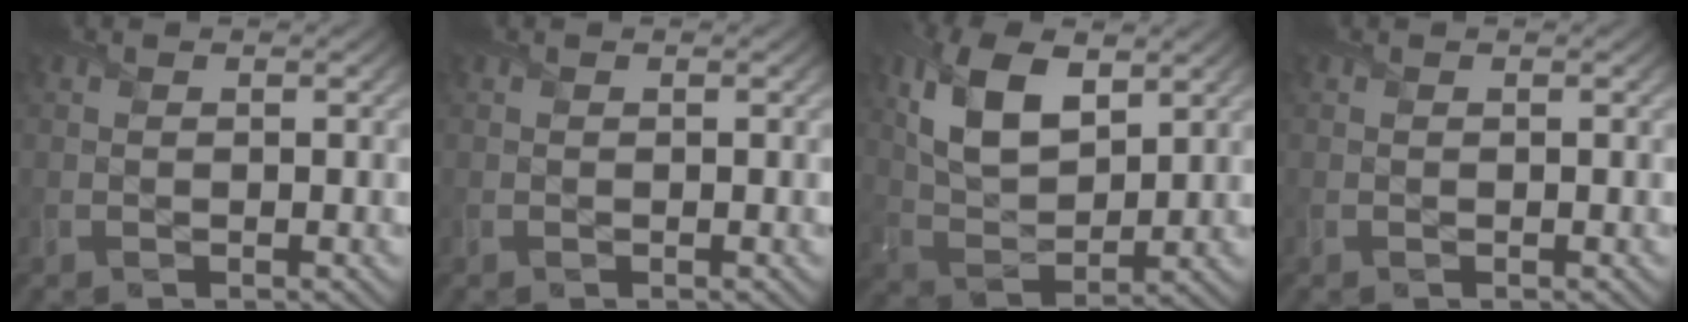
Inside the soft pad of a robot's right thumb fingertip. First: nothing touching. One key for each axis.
{"total": 0.0}
{"total": 10.5, "fx": 4.3, "fy": 5.5, "fz": 7.8, "tx": -0.175, "ty": 0.004, "tz": 0.085}
{"total": 0.0}